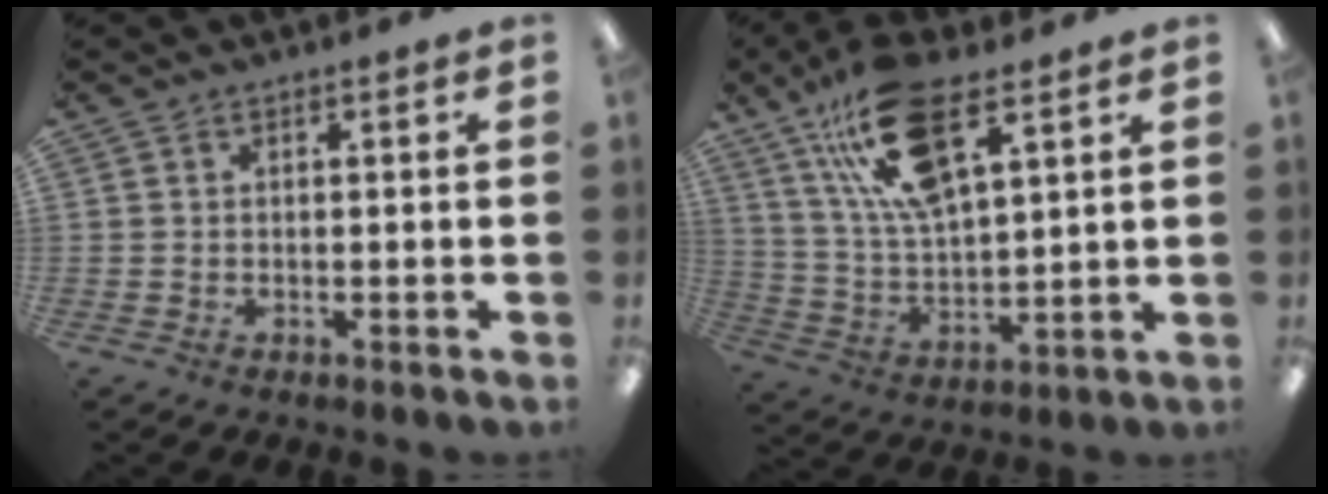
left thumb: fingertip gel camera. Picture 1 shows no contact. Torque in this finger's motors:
{"motor_torque": [0.09, 0.19, 1.34, -1.43, 0.15]}